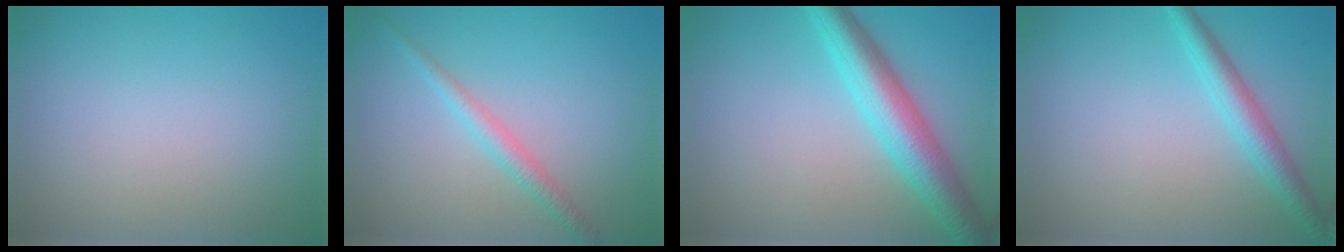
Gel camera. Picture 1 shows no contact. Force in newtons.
{"total": 1.9, "press": 1.9, "slide": 0.1}
{"total": 5.9, "press": 5.9, "slide": 0.2}
{"total": 2.9, "press": 2.9, "slide": 0.1}